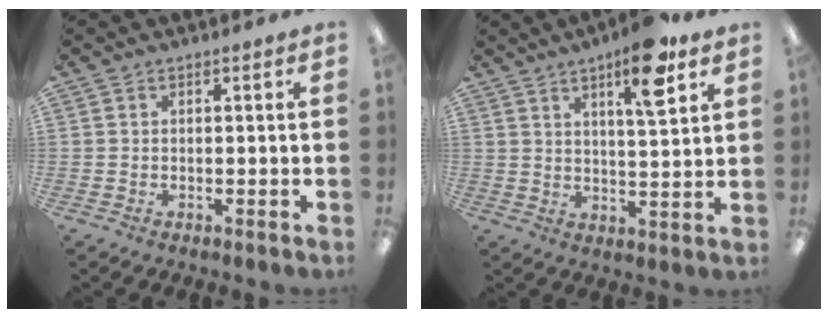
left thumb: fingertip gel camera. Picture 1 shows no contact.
{"total": 12.1, "force": [7.3, 3.1, 9.1], "torque": [-0.126, -0.035, 0.113]}